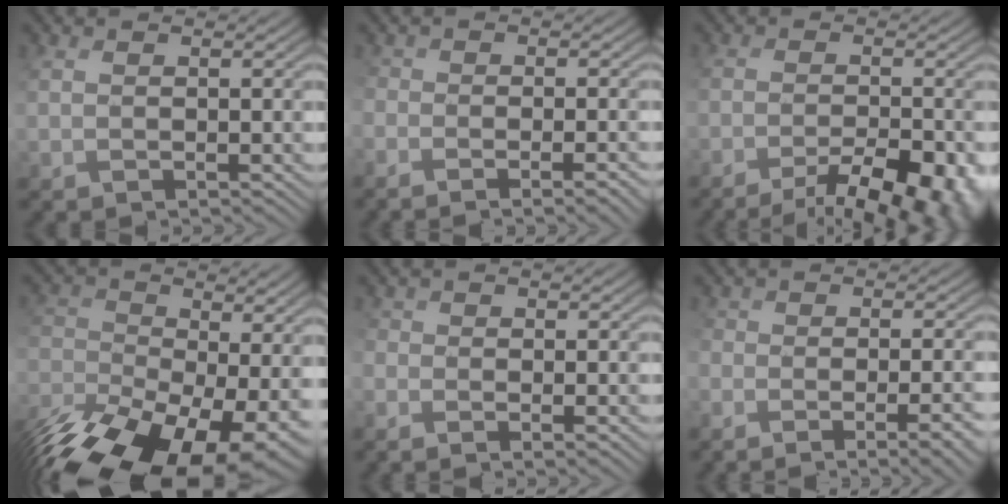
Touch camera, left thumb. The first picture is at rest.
{"total": 6.1, "force": [-3.5, 2.6, 4.2], "torque": [-0.059, -0.010, -0.040]}
{"total": 9.3, "force": [-6.7, 2.9, 5.7], "torque": [-0.088, -0.013, -0.088]}
{"total": 19.5, "force": [-11.9, 9.6, 12.2], "torque": [-0.272, -0.058, -0.179]}
{"total": 3.4, "force": [-2.2, 1.5, 2.2], "torque": [-0.050, -0.012, -0.031]}
{"total": 9.2, "force": [-5.5, 3.4, 6.6], "torque": [-0.076, -0.008, -0.058]}